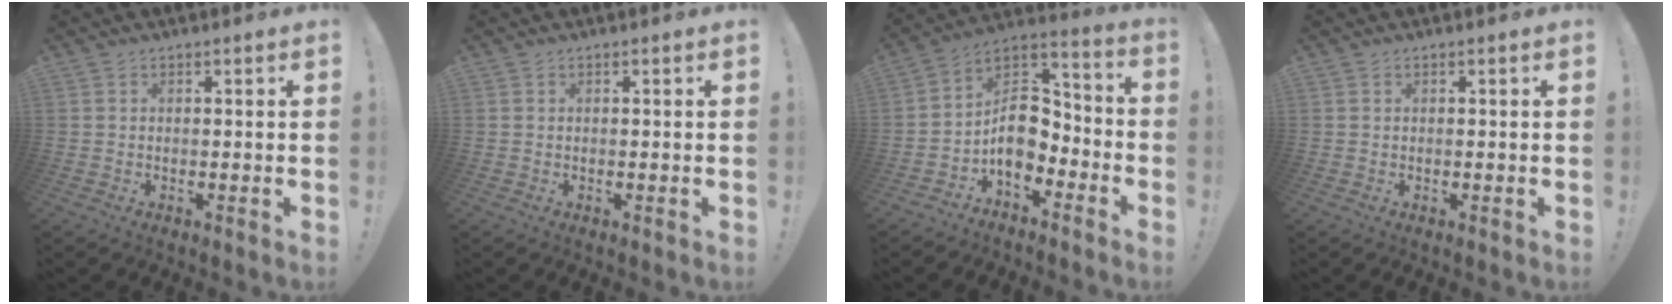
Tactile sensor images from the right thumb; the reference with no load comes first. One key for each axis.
{"total": 0.0}
{"total": 11.6, "fx": -2.9, "fy": 8.7, "fz": 7.0, "tx": -0.107, "ty": 0.014, "tz": -0.042}
{"total": 0.0}